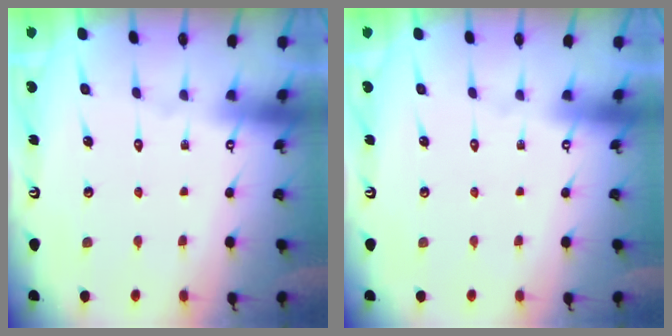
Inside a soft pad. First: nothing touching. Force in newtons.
{"total": 0.0}